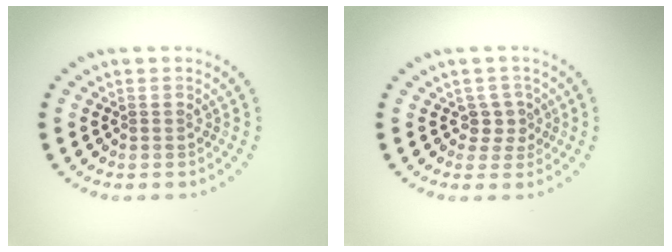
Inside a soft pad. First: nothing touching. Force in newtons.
{"total": 1.8, "press": 1.3, "slide": 1.2}